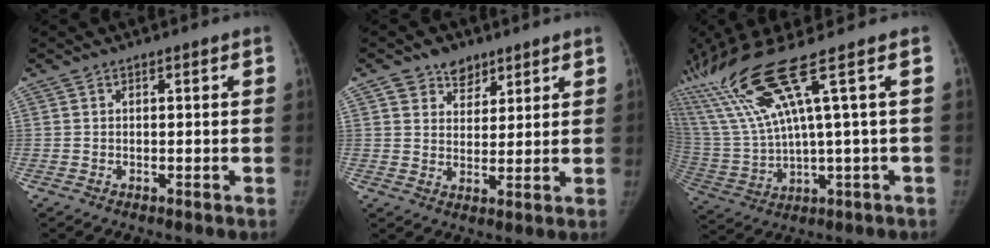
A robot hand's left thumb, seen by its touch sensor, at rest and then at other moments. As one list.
[{"total": 5.6, "force": [3.7, 4.1, 1.3], "torque": [0.011, -0.021, 0.061]}, {"total": 19.0, "force": [8.4, 1.3, 17.0], "torque": [-0.361, -0.010, 0.168]}]